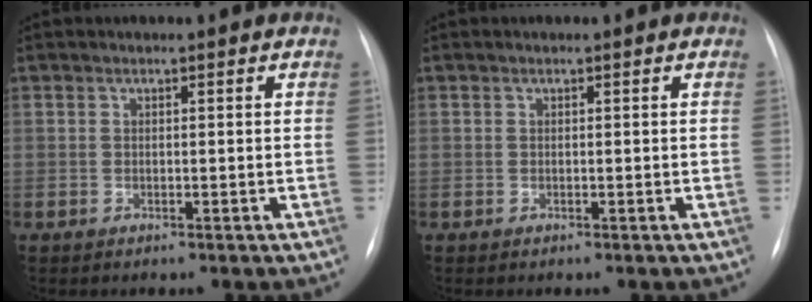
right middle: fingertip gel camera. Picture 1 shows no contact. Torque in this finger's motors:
{"motor_torque": [-0.06, -0.02, -0.01, 0.00]}